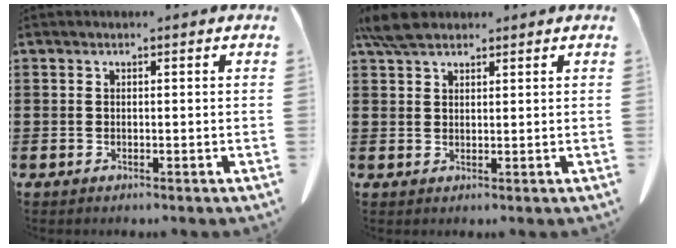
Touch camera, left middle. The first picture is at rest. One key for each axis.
{"total": 4.5, "fx": 3.6, "fy": 1.7, "fz": 2.1, "tx": -0.051, "ty": 0.002, "tz": 0.069}